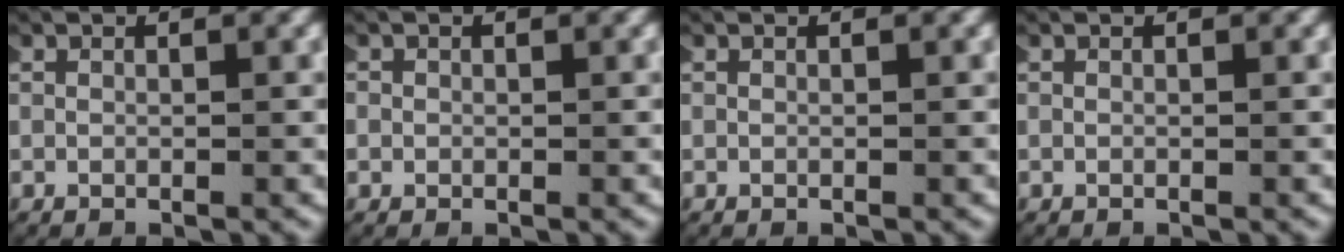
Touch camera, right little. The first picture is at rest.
{"total": 1.0, "force": [0.0, 1.0, 0.0], "torque": [0.000, 0.005, -0.006]}
{"total": 0.0}
{"total": 0.0}